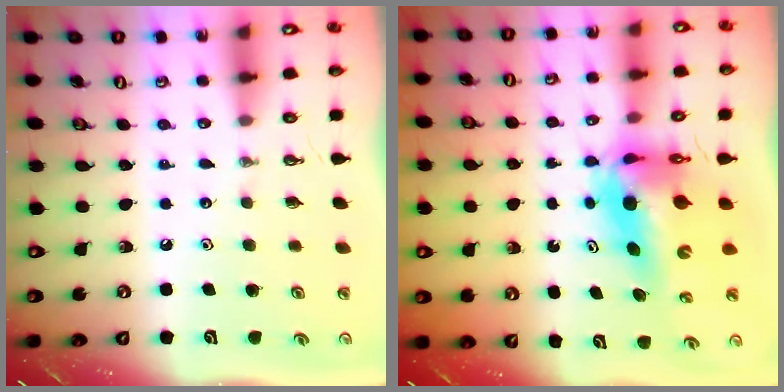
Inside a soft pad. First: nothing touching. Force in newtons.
{"total": 9.4, "press": 9.4, "slide": 0.9}